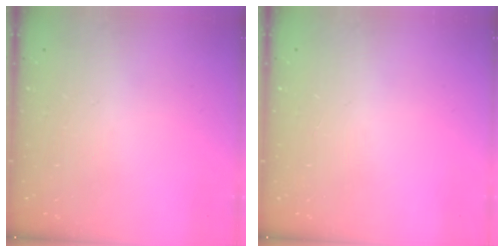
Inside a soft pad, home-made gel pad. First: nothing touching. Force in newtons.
{"total": 0.0}